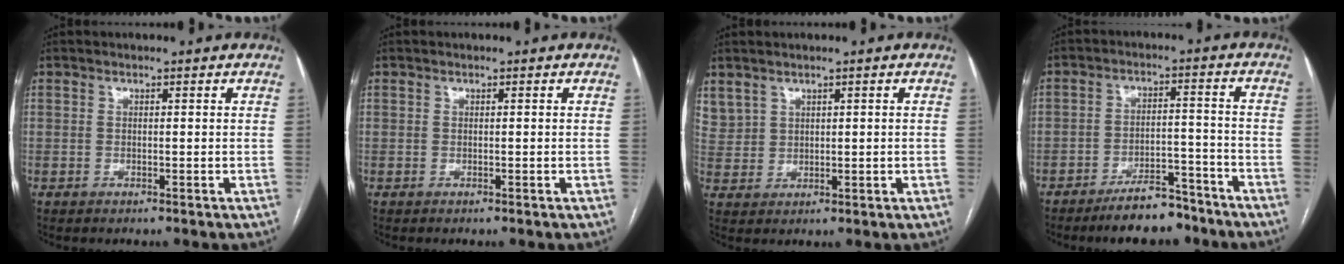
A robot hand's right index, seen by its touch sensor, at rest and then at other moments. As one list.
[{"total": 0.0}, {"total": 4.4, "force": [3.0, 2.9, 1.1], "torque": [-0.028, 0.012, 0.077]}, {"total": 8.2, "force": [-6.8, 2.8, 3.6], "torque": [-0.055, 0.007, -0.110]}]